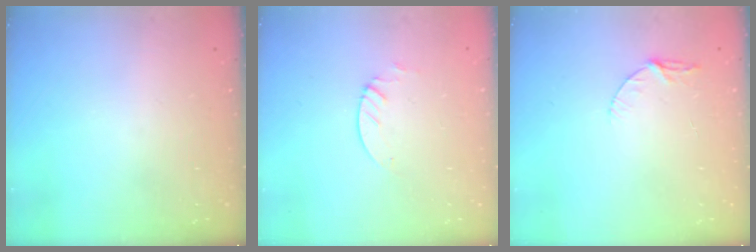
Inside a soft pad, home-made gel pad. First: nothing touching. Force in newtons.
{"total": 2.1, "press": 2.1, "slide": 0.2}
{"total": 5.2, "press": 5.1, "slide": 0.6}